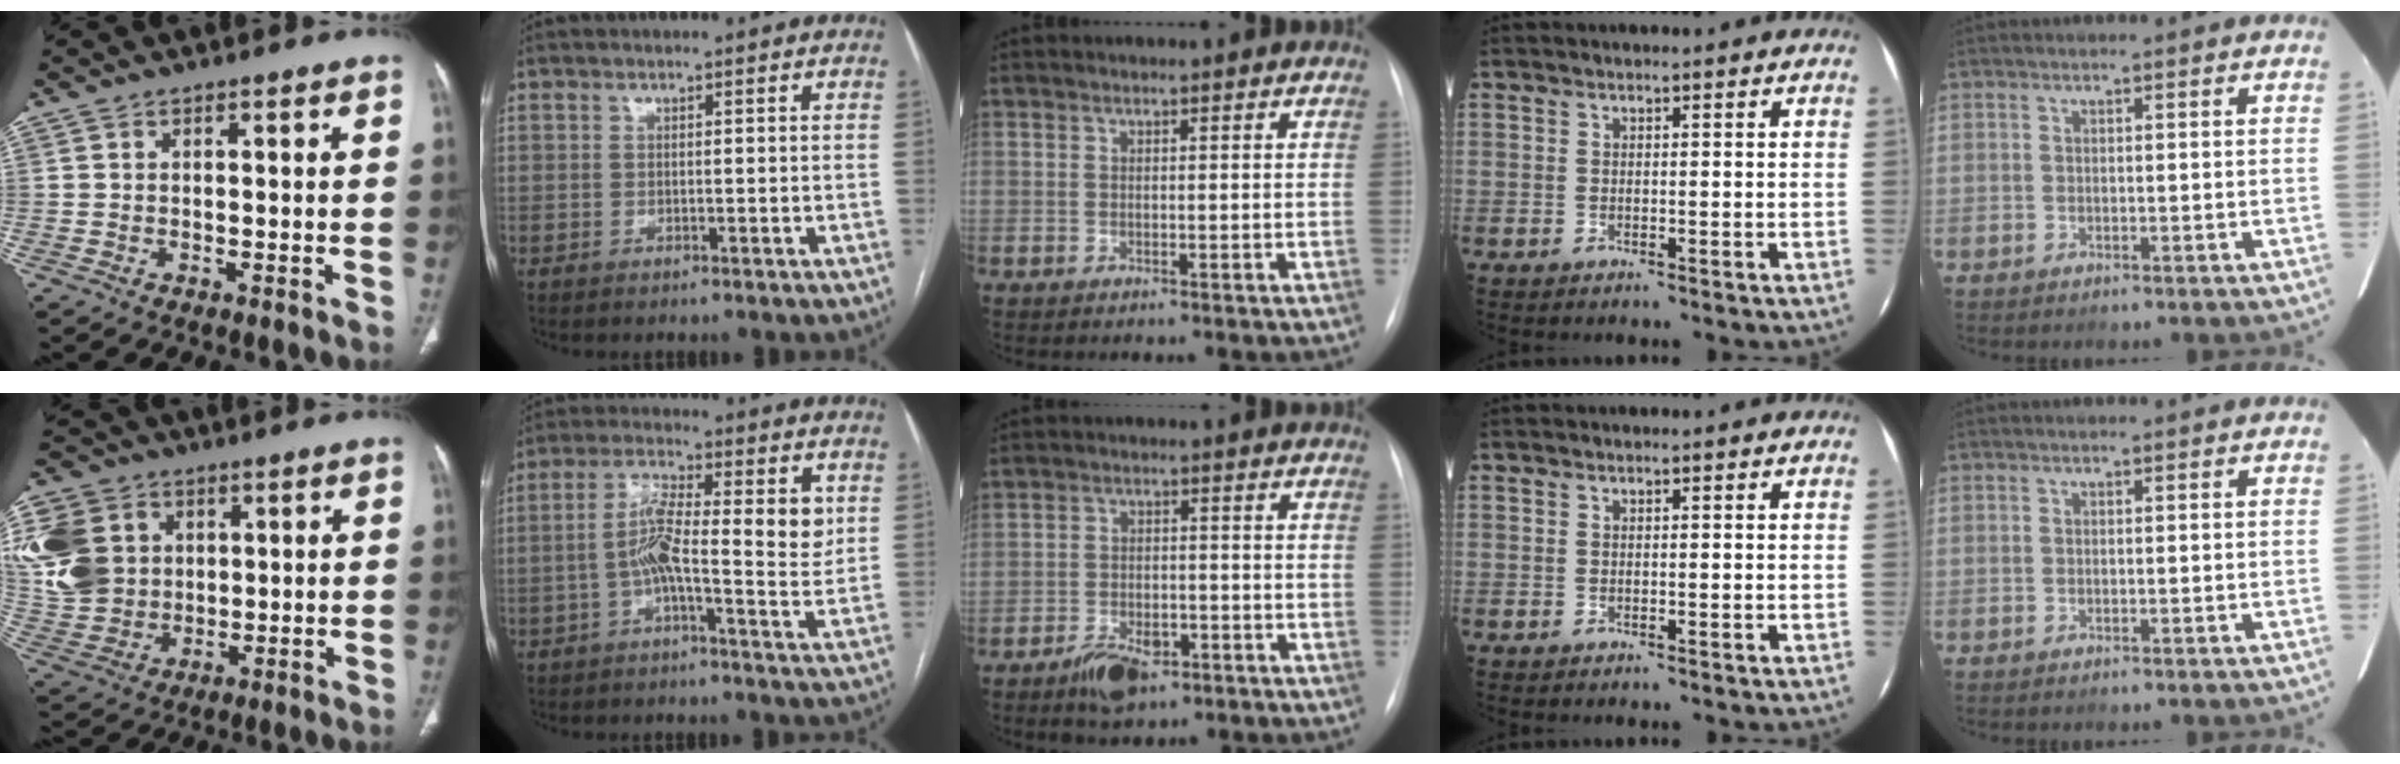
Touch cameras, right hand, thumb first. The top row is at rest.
{"thumb": {"total": 17.6, "force": [4.0, 14.5, 9.2], "torque": [-0.198, 0.011, 0.087]}, "index": {"total": 10.0, "force": [0.3, 2.3, 9.7], "torque": [-0.169, 0.016, -0.004]}, "middle": {"total": 5.5, "force": [-3.5, 2.9, 3.2], "torque": [-0.058, 0.001, -0.052]}}